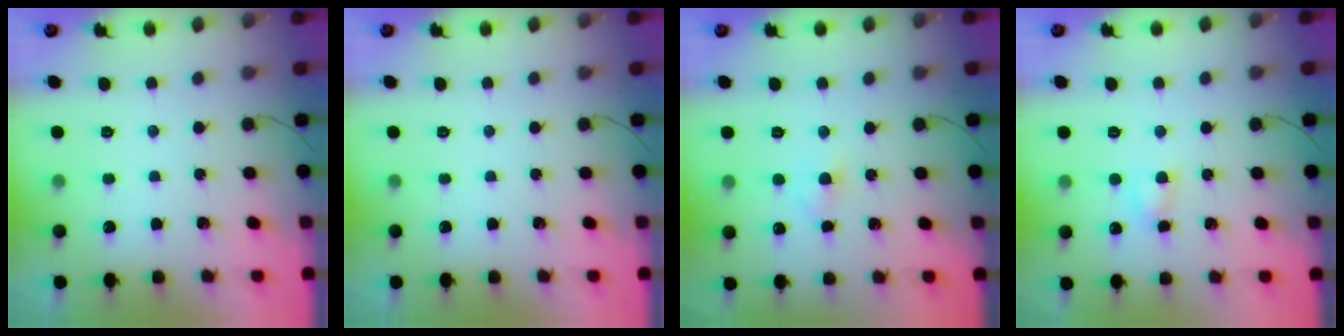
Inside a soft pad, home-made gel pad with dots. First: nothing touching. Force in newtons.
{"total": 0.0}
{"total": 2.8, "press": 2.6, "slide": 1.1}
{"total": 3.2, "press": 3.0, "slide": 1.1}